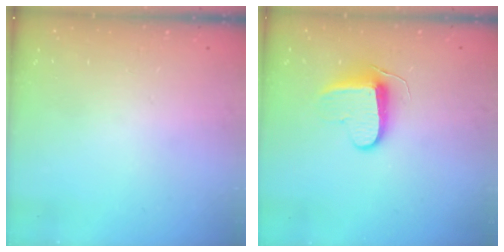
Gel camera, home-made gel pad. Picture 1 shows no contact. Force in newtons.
{"total": 9.5, "press": 9.5, "slide": 0.3}